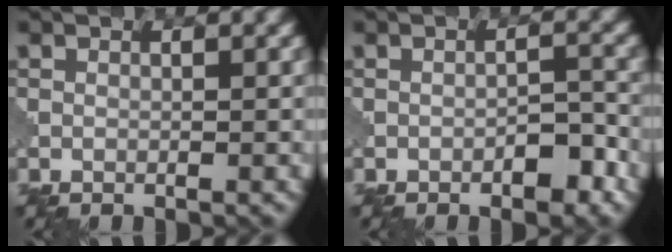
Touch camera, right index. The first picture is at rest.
{"total": 2.6, "force": [-1.5, 1.0, 1.9], "torque": [-0.023, 0.008, -0.023]}